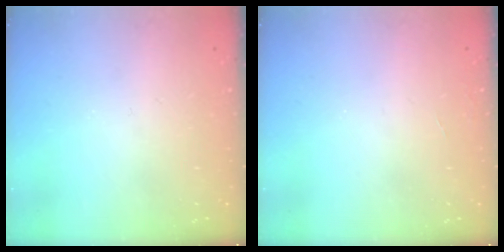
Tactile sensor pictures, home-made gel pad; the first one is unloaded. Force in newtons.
{"total": 0.0}